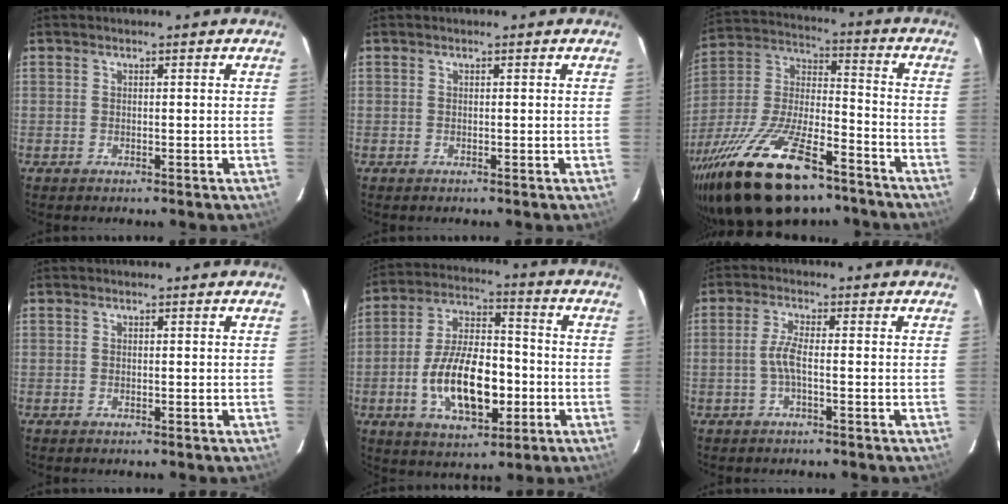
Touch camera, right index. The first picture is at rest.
{"total": 0.0}
{"total": 26.9, "force": [-18.1, 10.1, 17.2], "torque": [-0.344, -0.023, -0.299]}
{"total": 0.0}
{"total": 16.0, "force": [-4.2, 7.7, 13.3], "torque": [-0.259, 0.006, -0.063]}
{"total": 3.1, "force": [-0.9, 0.2, 3.0], "torque": [-0.066, 0.003, -0.018]}